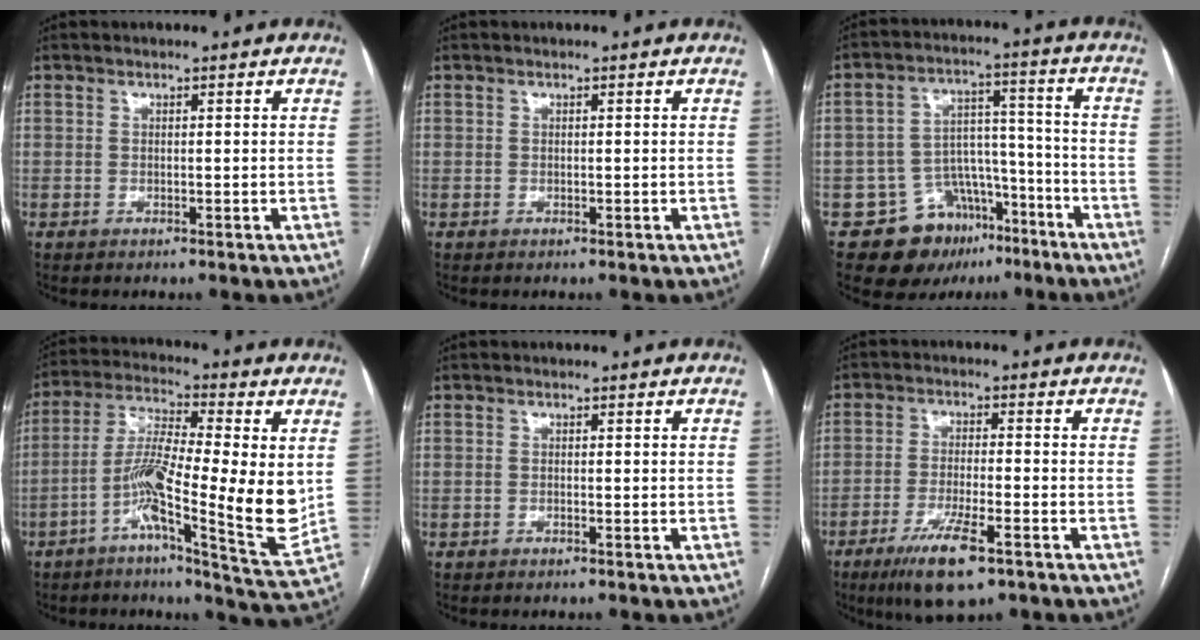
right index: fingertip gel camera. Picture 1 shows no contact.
{"total": 0.0}
{"total": 11.8, "force": [-7.4, 8.2, 4.0], "torque": [-0.048, 0.057, -0.105]}
{"total": 15.1, "force": [-1.5, 1.8, 14.9], "torque": [-0.266, -0.002, -0.035]}
{"total": 0.0}
{"total": 9.0, "force": [-5.3, 1.5, 7.1], "torque": [-0.135, -0.019, -0.089]}